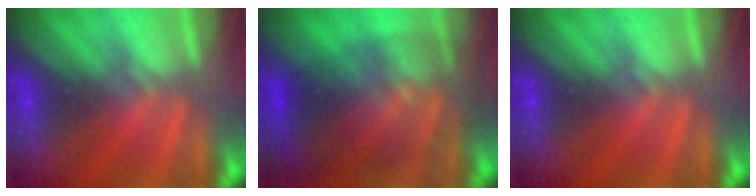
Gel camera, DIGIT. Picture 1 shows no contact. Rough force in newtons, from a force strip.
{"total": 11.6}
{"total": 0.0}